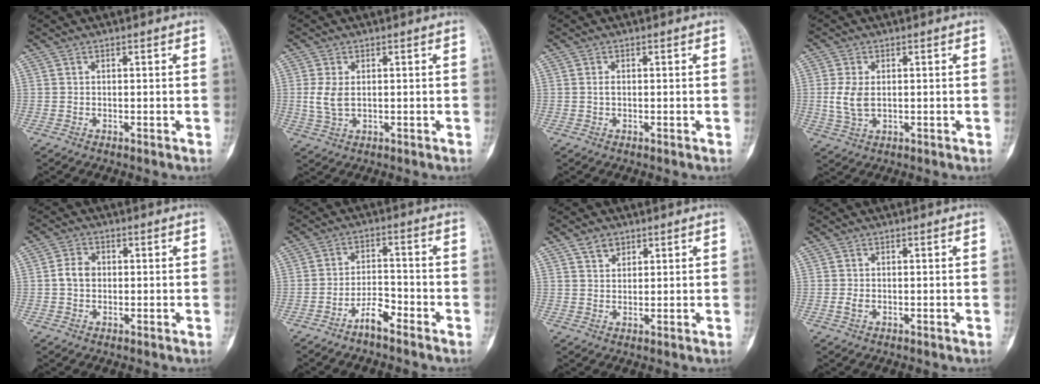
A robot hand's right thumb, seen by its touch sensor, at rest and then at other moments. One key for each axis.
{"total": 4.3, "fx": 0.3, "fy": 2.5, "fz": 3.5, "tx": -0.080, "ty": -0.002, "tz": 0.009}
{"total": 0.8, "fx": 0.0, "fy": 0.5, "fz": 0.7, "tx": -0.012, "ty": 0.001, "tz": -0.001}
{"total": 5.1, "fx": 0.2, "fy": 3.0, "fz": 4.0, "tx": -0.090, "ty": -0.003, "tz": 0.007}
{"total": 3.6, "fx": 0.0, "fy": 2.9, "fz": 2.3, "tx": -0.037, "ty": 0.009, "tz": -0.004}
{"total": 4.8, "fx": -3.6, "fy": 1.5, "fz": 2.8, "tx": -0.045, "ty": 0.033, "tz": -0.067}
{"total": 3.1, "fx": 2.0, "fy": 2.0, "fz": 1.1, "tx": -0.007, "ty": -0.011, "tz": 0.037}
{"total": 1.2, "fx": -0.2, "fy": 0.8, "fz": 0.9, "tx": -0.022, "ty": -0.001, "tz": -0.005}